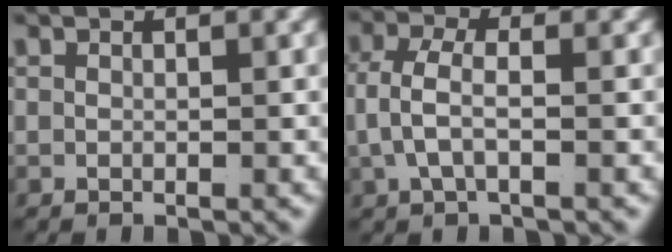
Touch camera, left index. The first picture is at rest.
{"total": 3.6, "force": [-0.3, 2.0, 3.0], "torque": [-0.072, -0.011, 0.001]}